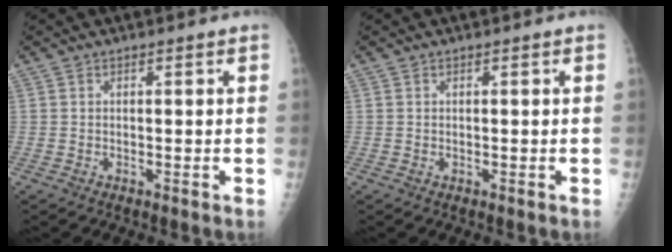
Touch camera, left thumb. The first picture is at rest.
{"total": 0.0}